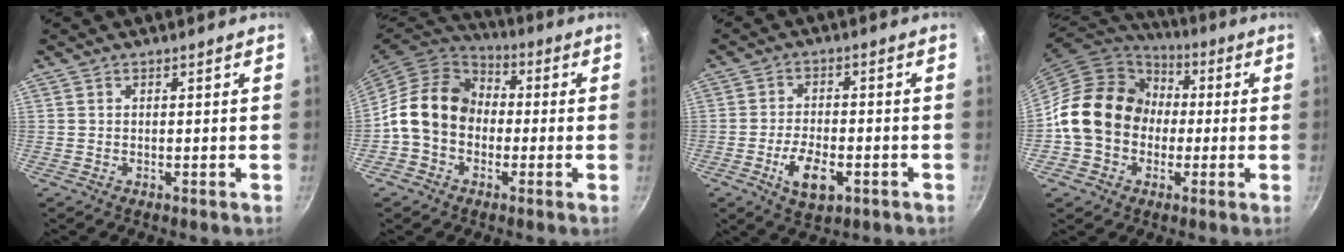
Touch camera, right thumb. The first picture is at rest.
{"total": 13.5, "force": [-0.7, 10.8, 8.0], "torque": [-0.102, 0.032, -0.031]}
{"total": 8.2, "force": [-3.2, 4.0, 6.4], "torque": [-0.106, 0.012, -0.052]}
{"total": 17.1, "force": [-0.1, 14.4, 9.3], "torque": [-0.127, 0.043, -0.009]}